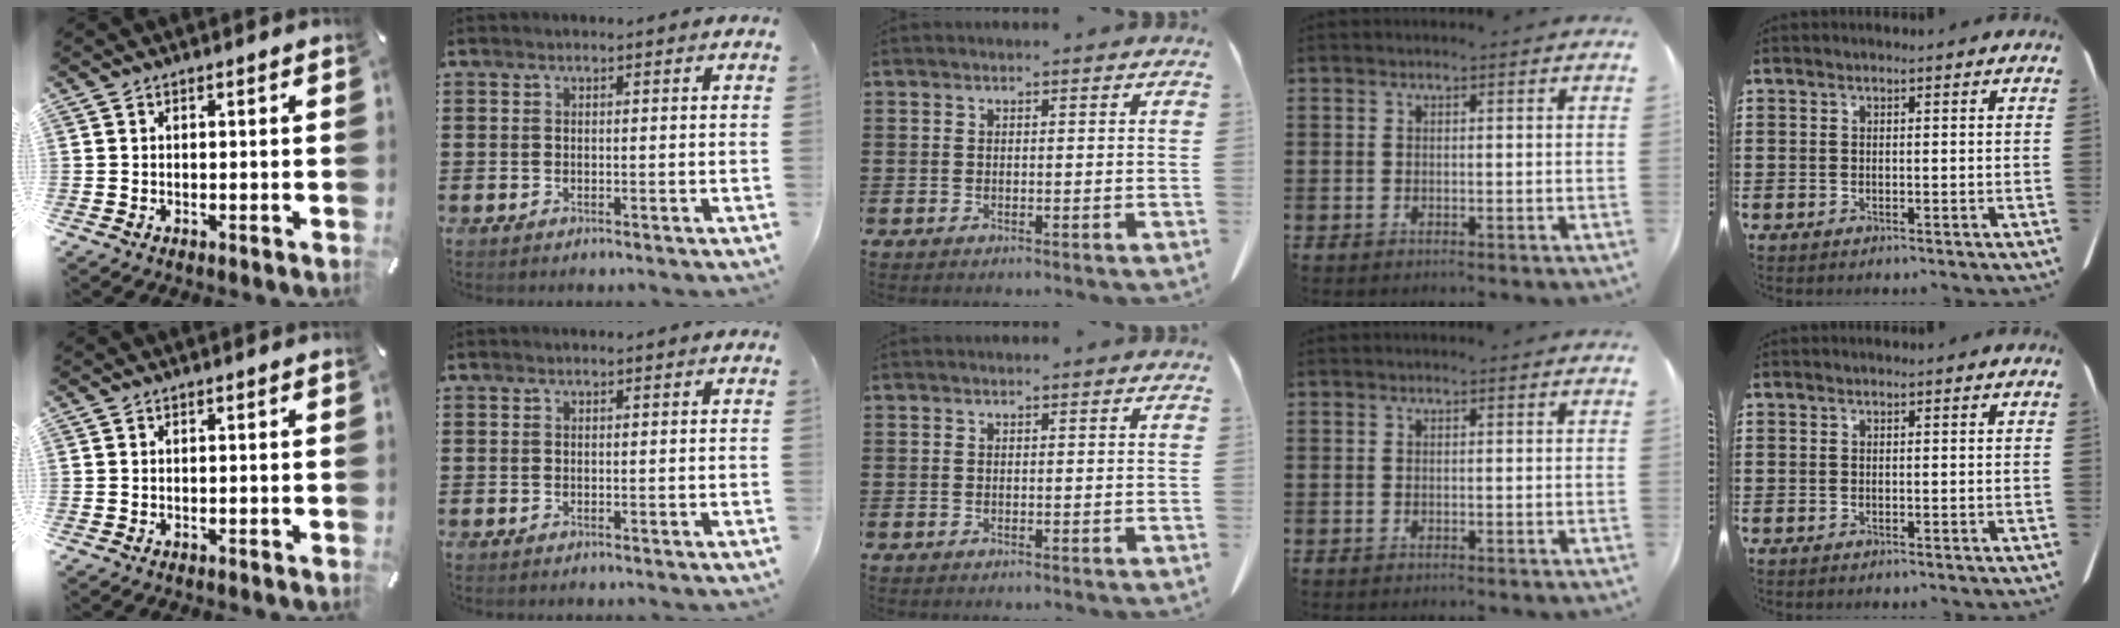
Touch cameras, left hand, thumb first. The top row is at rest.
{}